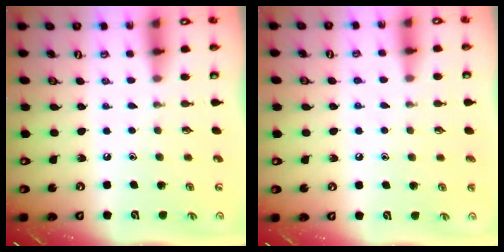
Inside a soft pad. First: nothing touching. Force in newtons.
{"total": 6.3, "press": 6.2, "slide": 0.7}